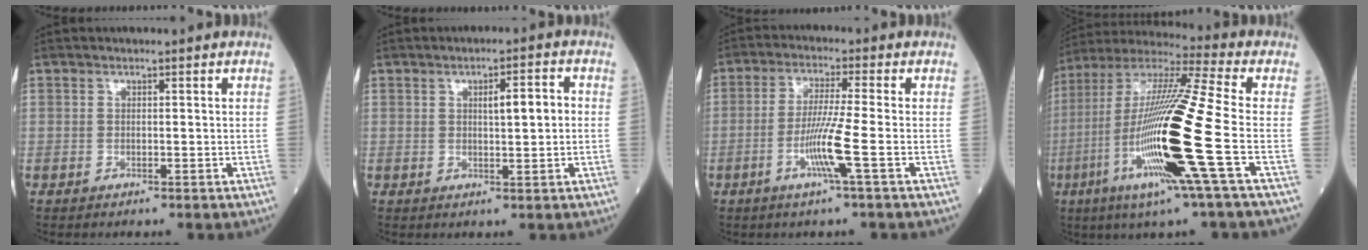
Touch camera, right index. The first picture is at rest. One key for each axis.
{"total": 4.1, "fx": 0.5, "fy": 0.8, "fz": 4.0, "tx": -0.064, "ty": 0.007, "tz": 0.008}
{"total": 7.0, "fx": -2.4, "fy": -1.2, "fz": 6.5, "tx": -0.127, "ty": -0.012, "tz": -0.050}
{"total": 22.0, "fx": -5.9, "fy": -0.4, "fz": 21.2, "tx": -0.445, "ty": -0.032, "tz": -0.126}